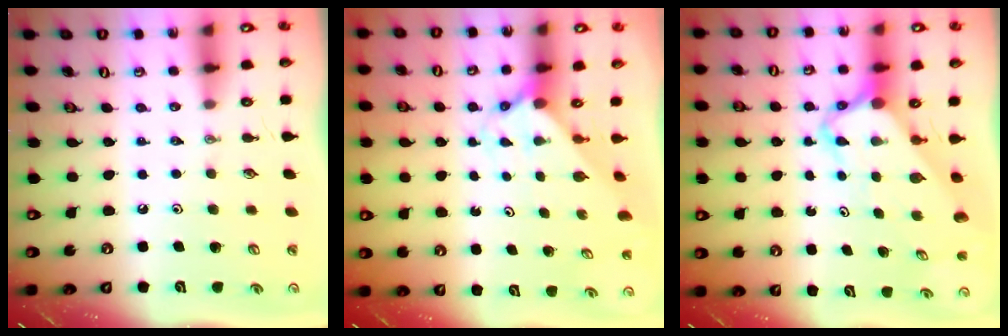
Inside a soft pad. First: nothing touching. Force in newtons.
{"total": 1.6, "press": 1.6, "slide": 0.1}
{"total": 4.8, "press": 4.8, "slide": 0.4}